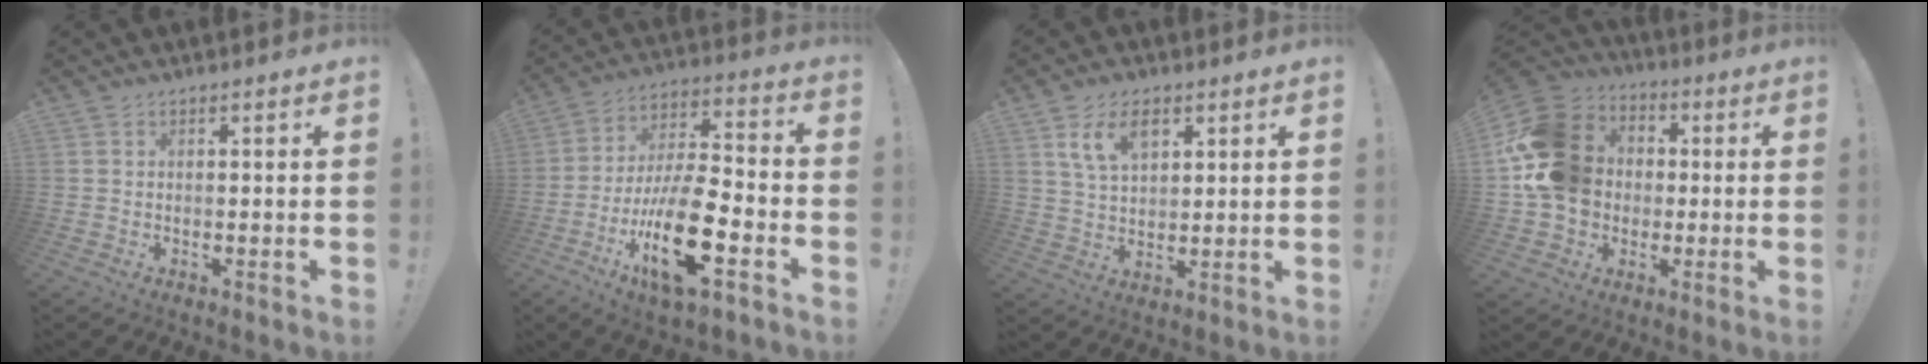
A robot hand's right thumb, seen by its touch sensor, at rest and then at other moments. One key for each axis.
{"total": 9.9, "fx": -3.5, "fy": 3.0, "fz": 8.8, "tx": -0.162, "ty": 0.001, "tz": -0.065}
{"total": 9.1, "fx": 4.9, "fy": 5.0, "fz": 5.8, "tx": -0.092, "ty": -0.012, "tz": 0.090}
{"total": 19.4, "fx": 0.7, "fy": 16.4, "fz": 10.4, "tx": -0.178, "ty": 0.012, "tz": 0.028}